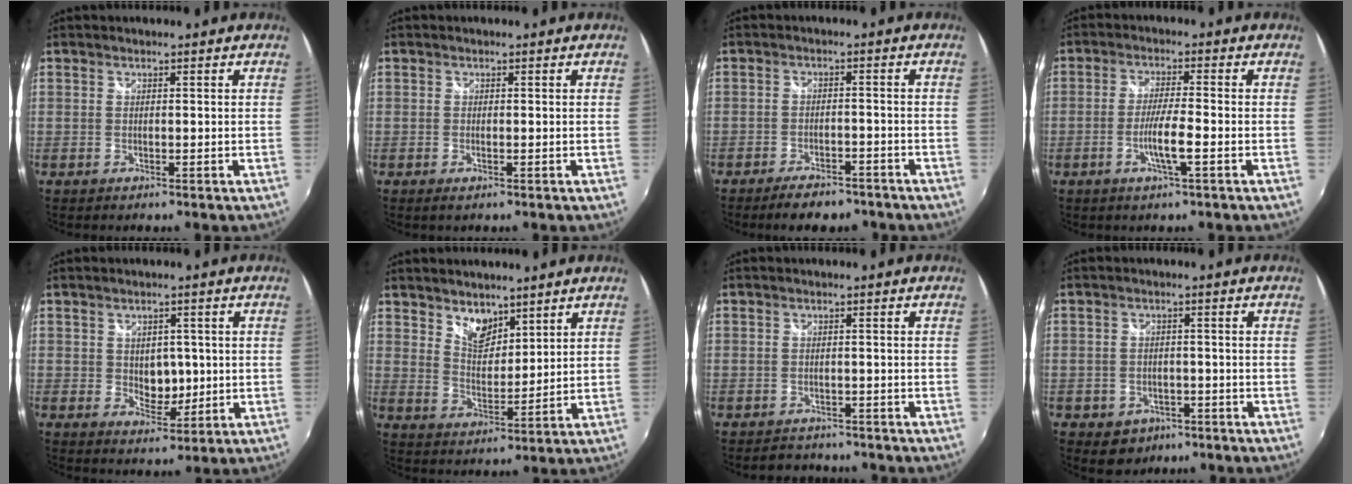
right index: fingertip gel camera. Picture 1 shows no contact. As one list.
[{"total": 0.8, "force": [-0.3, 0.2, 0.7], "torque": [-0.015, -0.001, -0.007]}, {"total": 7.7, "force": [-6.3, 2.8, 3.5], "torque": [-0.082, -0.001, -0.093]}, {"total": 5.3, "force": [-2.1, -0.1, 4.8], "torque": [-0.093, -0.005, -0.039]}, {"total": 5.1, "force": [0.1, 3.9, 3.3], "torque": [-0.047, -0.002, 0.006]}, {"total": 6.1, "force": [4.6, 3.2, 2.4], "torque": [-0.028, 0.002, 0.083]}, {"total": 3.8, "force": [-3.3, 1.9, 0.2], "torque": [-0.013, 0.004, -0.048]}, {"total": 5.5, "force": [-3.0, 4.4, 1.6], "torque": [-0.045, 0.003, -0.034]}]